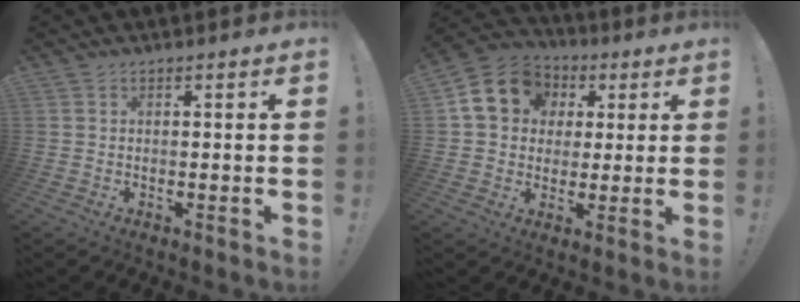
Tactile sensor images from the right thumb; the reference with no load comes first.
{"total": 14.9, "force": [4.6, 12.4, 6.8], "torque": [-0.093, -0.007, 0.094]}